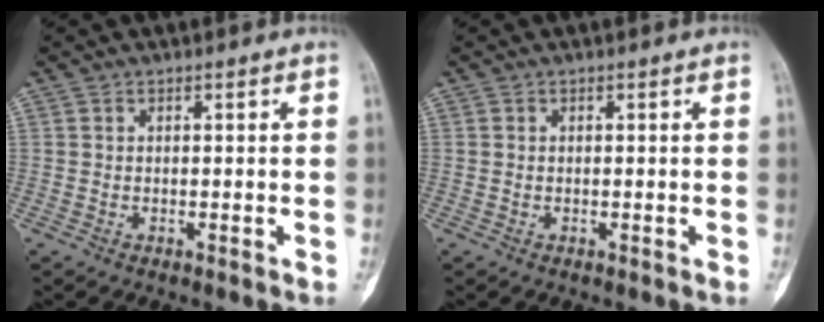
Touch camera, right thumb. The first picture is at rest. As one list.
[{"total": 0.0}]